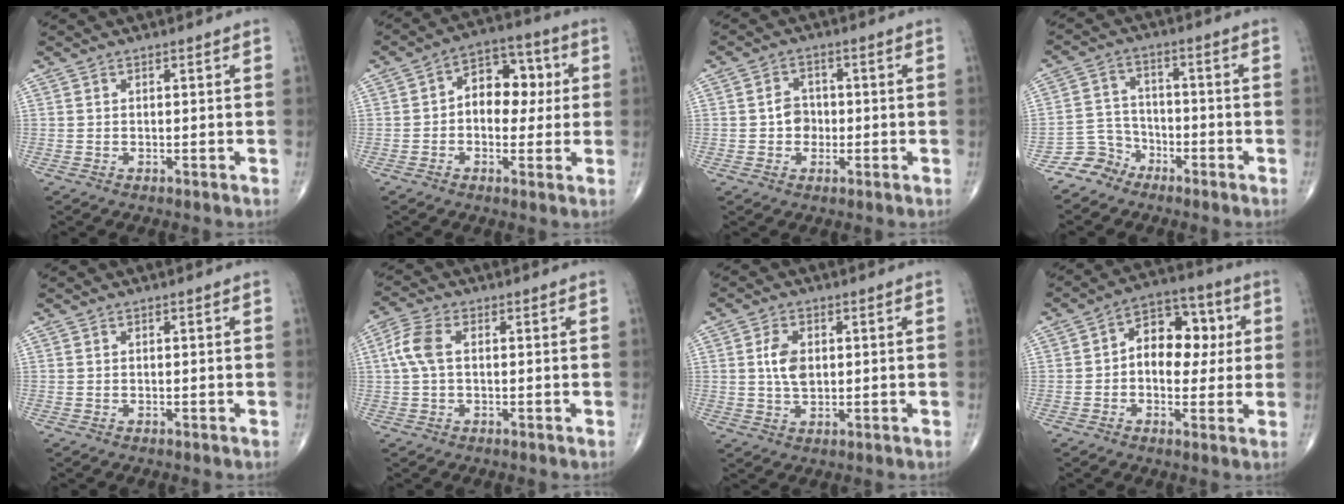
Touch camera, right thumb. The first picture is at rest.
{"total": 10.8, "force": [1.0, 7.4, 7.8], "torque": [-0.070, 0.026, 0.007]}
{"total": 4.1, "force": [-0.5, 3.5, 2.1], "torque": [-0.010, 0.009, -0.013]}
{"total": 5.5, "force": [-4.2, 3.6, -0.3], "torque": [0.032, 0.041, -0.089]}
{"total": 0.0}
{"total": 5.5, "force": [0.6, 3.0, 4.6], "torque": [-0.119, 0.019, 0.010]}
{"total": 5.3, "force": [0.8, 3.2, 4.1], "torque": [-0.073, -0.003, 0.013]}
{"total": 12.2, "force": [1.3, 8.2, 8.9], "torque": [-0.087, 0.025, 0.011]}